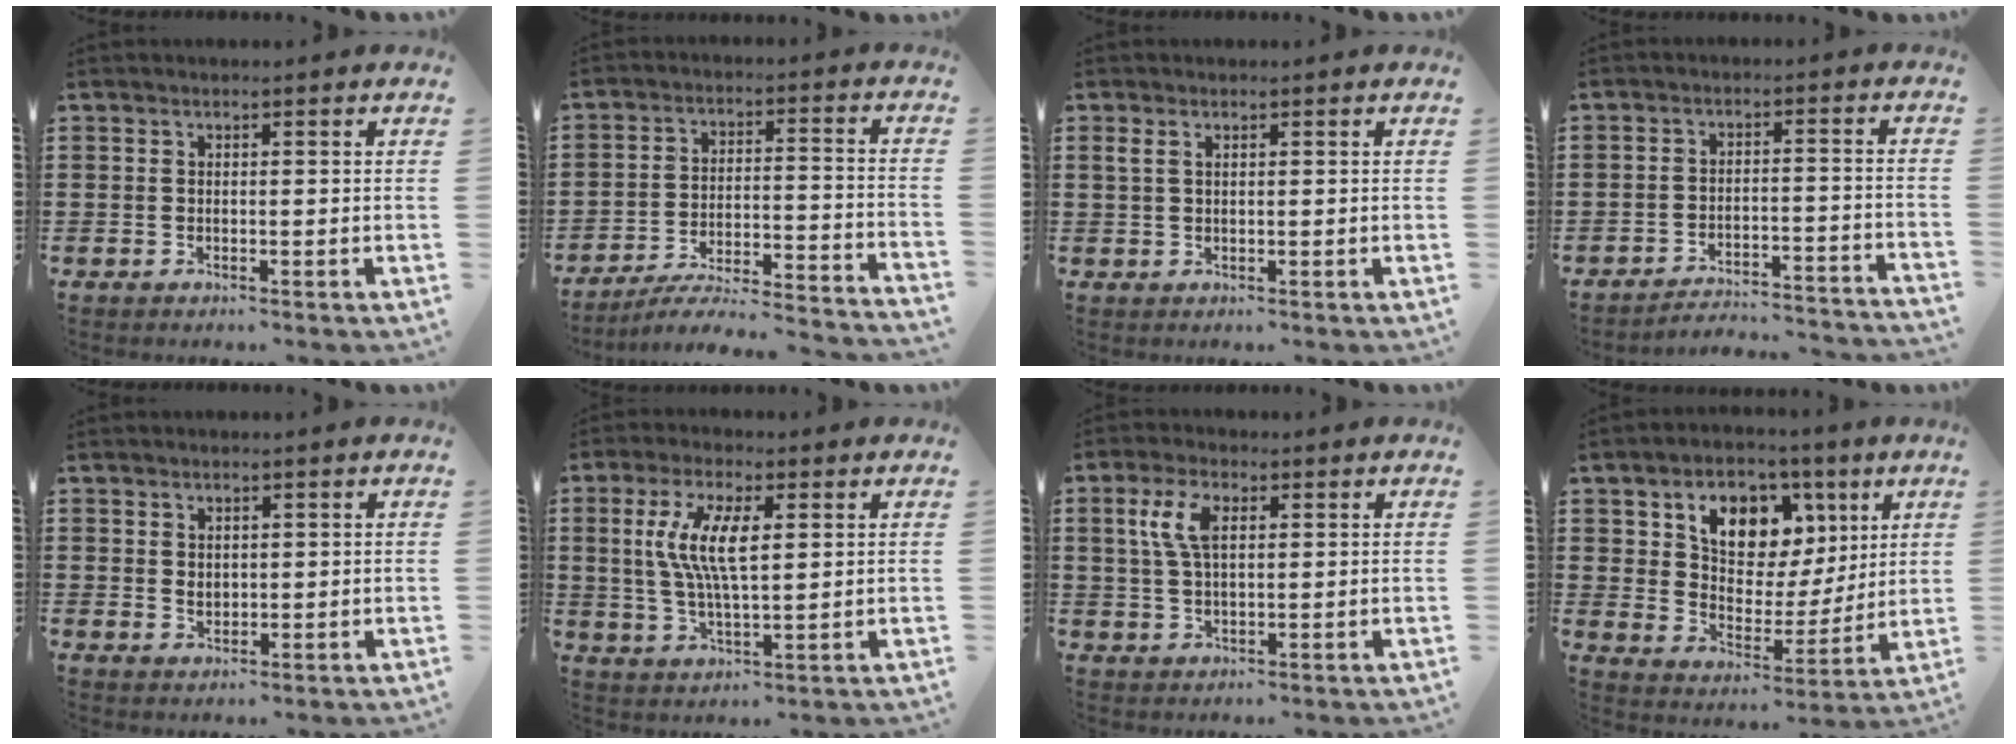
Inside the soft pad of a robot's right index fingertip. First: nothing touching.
{"total": 5.2, "force": [-4.8, 0.2, 2.2], "torque": [-0.045, -0.015, -0.098]}
{"total": 1.4, "force": [0.6, 0.7, 1.0], "torque": [-0.023, 0.005, 0.010]}
{"total": 4.0, "force": [-3.8, 0.0, 0.9], "torque": [-0.022, -0.004, -0.081]}
{"total": 1.6, "force": [0.8, 1.2, 0.8], "torque": [-0.018, 0.005, 0.014]}
{"total": 8.3, "force": [1.7, 2.7, 7.7], "torque": [-0.168, 0.002, 0.024]}
{"total": 6.0, "force": [2.0, 2.4, 5.2], "torque": [-0.116, 0.007, 0.030]}
{"total": 9.0, "force": [5.0, 6.4, 3.9], "torque": [-0.095, -0.020, 0.088]}